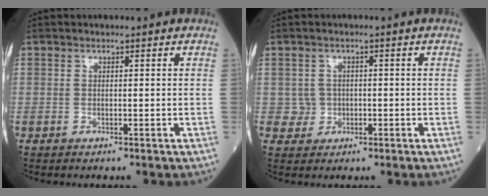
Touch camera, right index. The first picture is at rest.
{"total": 2.2, "force": [-0.3, 2.2, 0.1], "torque": [0.007, 0.008, -0.004]}